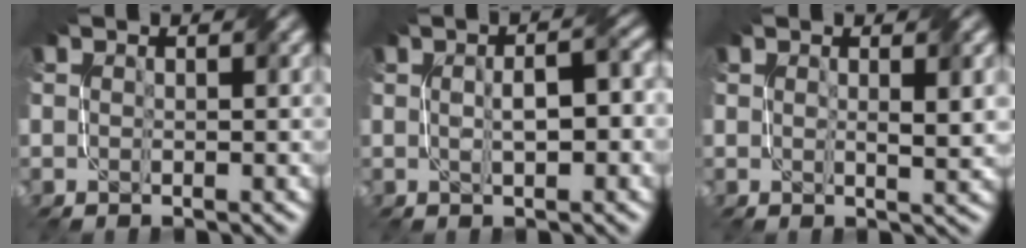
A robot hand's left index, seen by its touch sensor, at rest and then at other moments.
{"total": 4.1, "force": [0.3, 1.7, 3.8], "torque": [-0.047, 0.004, 0.002]}
{"total": 2.3, "force": [0.8, 0.6, 2.1], "torque": [-0.032, -0.001, 0.017]}